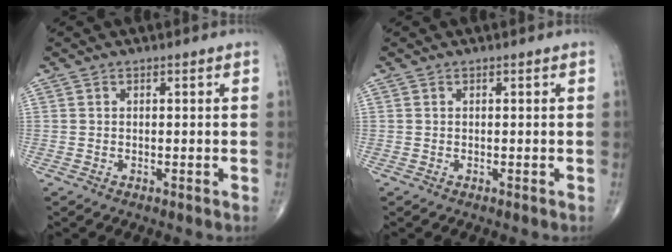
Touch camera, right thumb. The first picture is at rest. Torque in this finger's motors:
{"motor_torque": [0.00, 0.00, 0.00, -0.01, 0.00]}